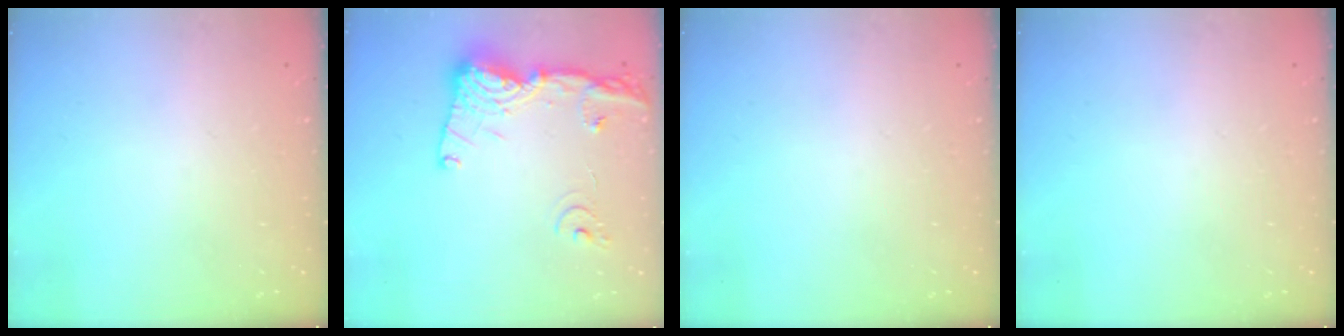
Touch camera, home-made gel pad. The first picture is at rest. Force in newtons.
{"total": 16.7, "press": 16.6, "slide": 1.9}
{"total": 0.0}
{"total": 0.0}